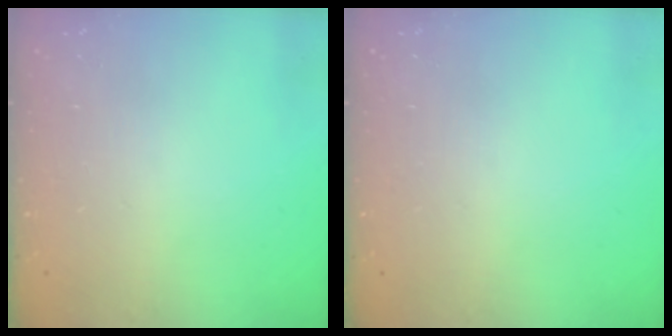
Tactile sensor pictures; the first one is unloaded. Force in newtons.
{"total": 0.0}